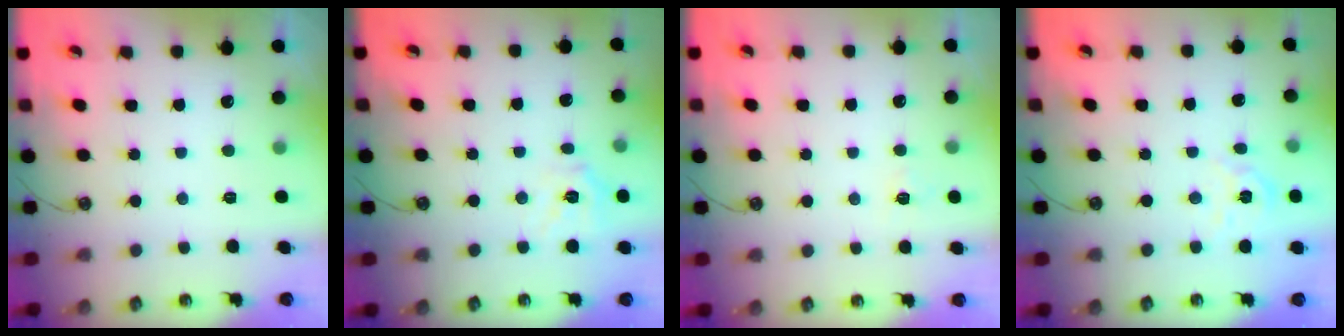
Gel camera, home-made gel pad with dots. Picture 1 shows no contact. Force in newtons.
{"total": 11.1, "press": 11.0, "slide": 1.5}
{"total": 3.3, "press": 3.2, "slide": 0.4}
{"total": 4.1, "press": 4.1, "slide": 0.6}